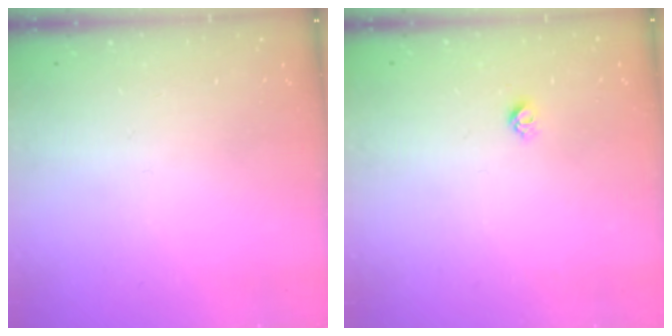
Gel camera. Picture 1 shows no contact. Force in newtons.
{"total": 3.8, "press": 3.8, "slide": 0.6}